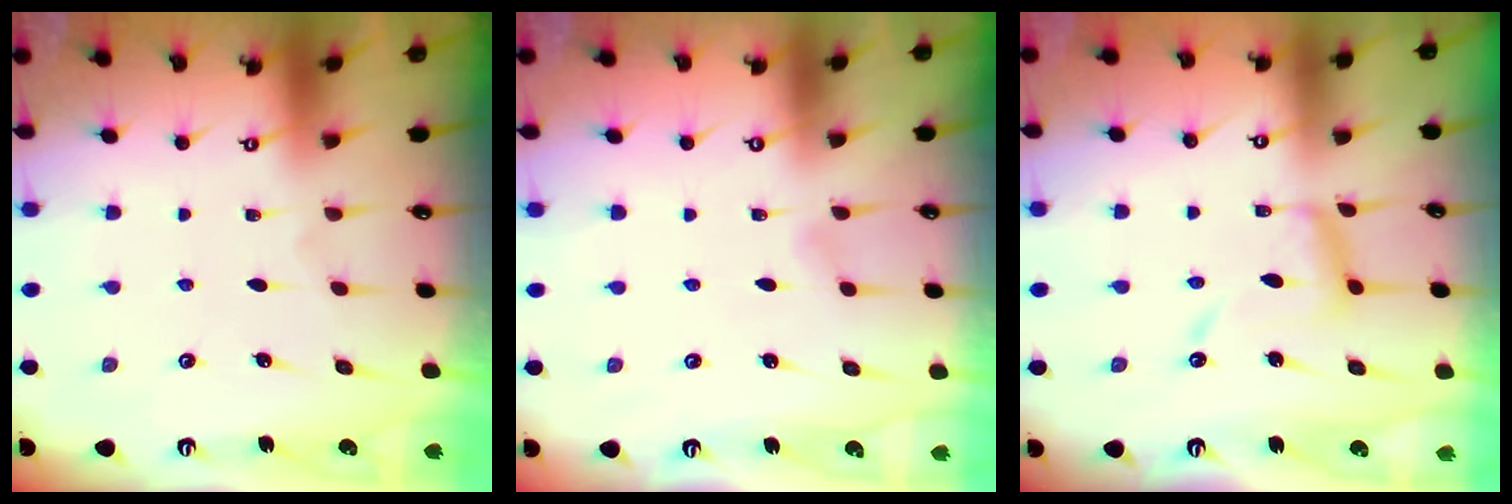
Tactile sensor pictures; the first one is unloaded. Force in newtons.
{"total": 0.9, "press": 0.9, "slide": 0.1}
{"total": 11.9, "press": 11.8, "slide": 1.0}